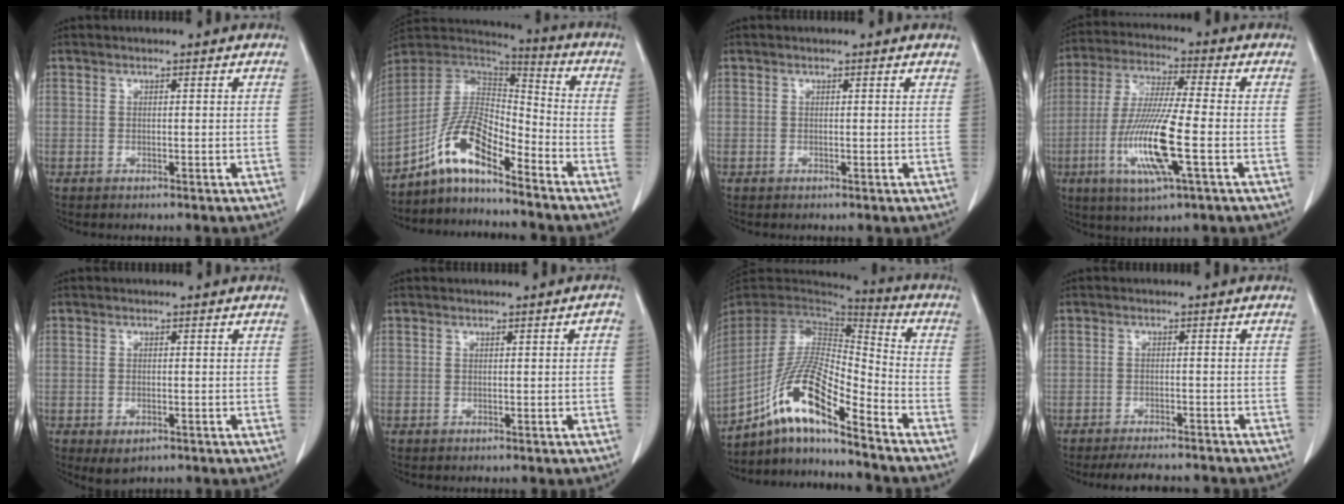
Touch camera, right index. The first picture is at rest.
{"total": 10.0, "force": [-7.1, 2.5, 6.6], "torque": [-0.144, 0.026, -0.132]}
{"total": 0.8, "force": [0.8, 0.1, 0.1], "torque": [-0.010, -0.003, -0.001]}
{"total": 13.4, "force": [-3.7, 0.8, 12.8], "torque": [-0.264, -0.015, -0.072]}
{"total": 2.7, "force": [-1.2, 1.5, 1.9], "torque": [-0.034, -0.004, -0.006]}
{"total": 0.7, "force": [-0.1, 0.2, 0.6], "torque": [-0.004, 0.002, 0.000]}
{"total": 14.7, "force": [-9.4, 1.8, 11.2], "torque": [-0.225, 0.002, -0.172]}
{"total": 7.6, "force": [-7.1, 1.7, 2.1], "torque": [-0.025, -0.006, -0.091]}